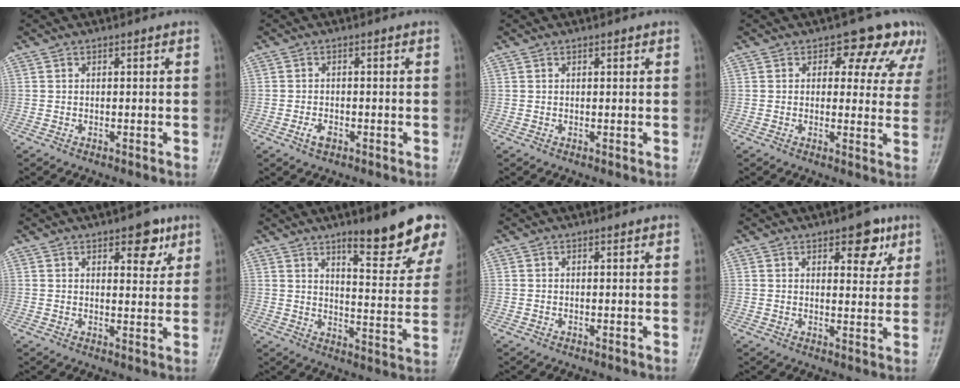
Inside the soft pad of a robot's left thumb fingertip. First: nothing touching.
{"total": 2.3, "force": [-1.2, 1.3, 1.5], "torque": [-0.031, 0.005, -0.020]}
{"total": 0.7, "force": [0.4, 0.3, 0.5], "torque": [-0.006, -0.001, 0.005]}
{"total": 9.9, "force": [6.2, 6.0, 4.9], "torque": [-0.003, -0.020, 0.052]}
{"total": 6.4, "force": [3.5, 3.0, 4.4], "torque": [-0.032, -0.017, 0.043]}
{"total": 14.8, "force": [10.1, 3.3, 10.3], "torque": [-0.096, -0.069, 0.145]}
{"total": 0.6, "force": [0.3, 0.2, 0.4], "torque": [-0.006, 0.000, 0.003]}
{"total": 7.1, "force": [3.8, 3.4, 4.9], "torque": [-0.035, -0.017, 0.046]}